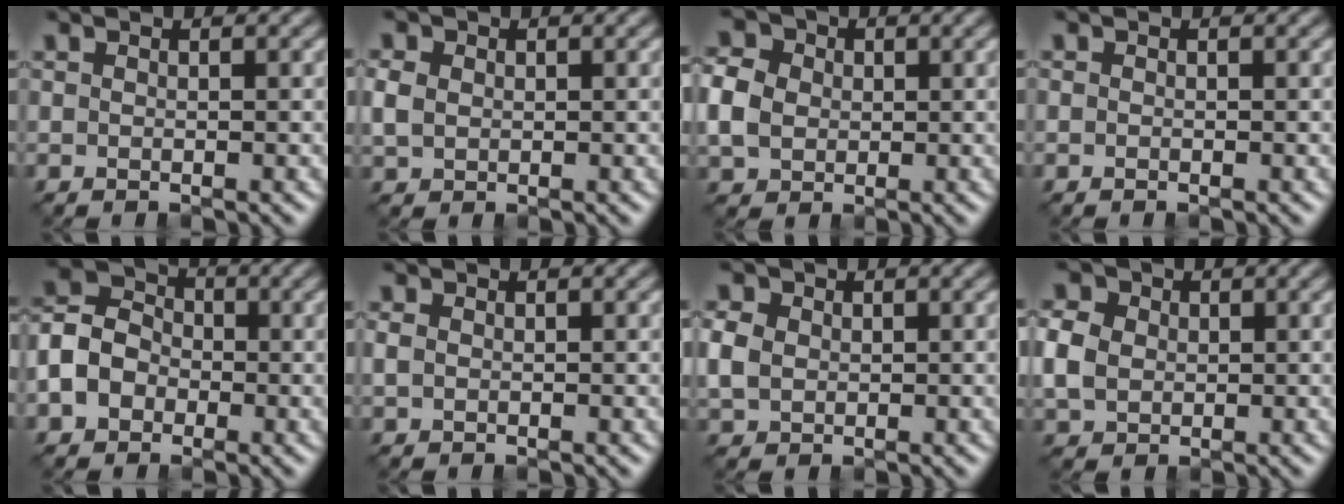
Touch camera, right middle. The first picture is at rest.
{"total": 1.6, "force": [0.0, 1.5, 0.7], "torque": [-0.023, 0.002, 0.004]}
{"total": 4.2, "force": [-0.2, 3.7, 2.0], "torque": [-0.064, 0.007, 0.002]}
{"total": 0.7, "force": [-0.5, -0.2, -0.4], "torque": [0.006, -0.002, -0.004]}
{"total": 5.7, "force": [-2.1, 4.5, 2.7], "torque": [-0.058, 0.000, -0.042]}
{"total": 0.7, "force": [-0.2, 0.6, 0.2], "torque": [-0.008, -0.002, 0.004]}
{"total": 2.6, "force": [0.0, 2.4, 1.1], "torque": [-0.041, 0.003, 0.003]}
{"total": 3.8, "force": [0.0, 3.4, 1.8], "torque": [-0.065, 0.007, 0.004]}